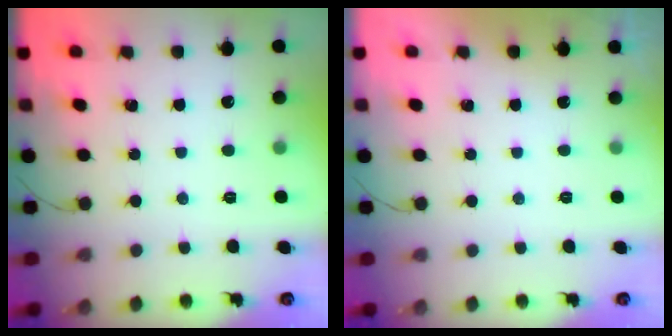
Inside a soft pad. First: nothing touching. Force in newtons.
{"total": 0.0}